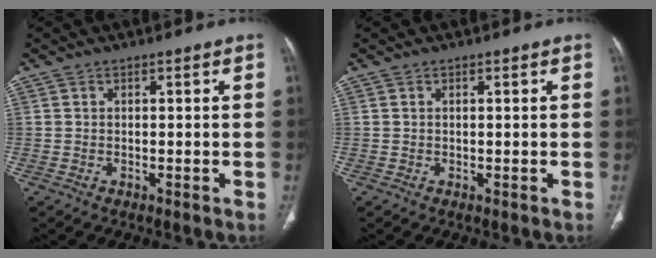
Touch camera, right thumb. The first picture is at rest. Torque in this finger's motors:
{"motor_torque": [-0.68, 0.04, 0.03, -0.43, -0.05]}